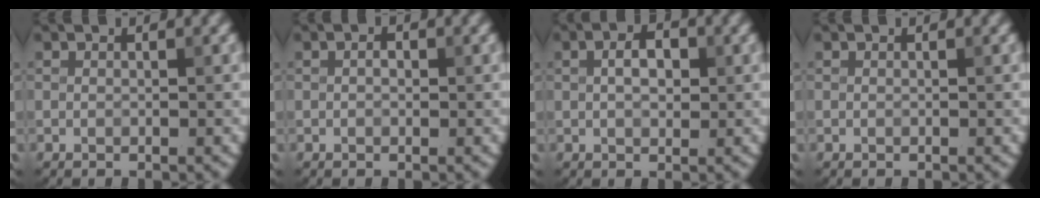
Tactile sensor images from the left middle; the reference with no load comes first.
{"total": 1.1, "force": [0.2, 0.7, 0.8], "torque": [-0.009, -0.002, -0.001]}
{"total": 2.8, "force": [0.5, 1.6, 2.2], "torque": [-0.036, 0.002, 0.007]}
{"total": 0.0}